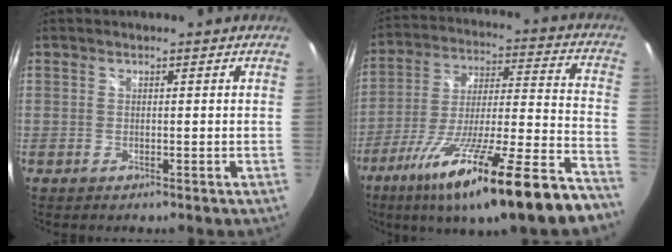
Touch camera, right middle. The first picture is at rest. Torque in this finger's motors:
{"motor_torque": [1.40, -0.73, 1.05, 0.21]}